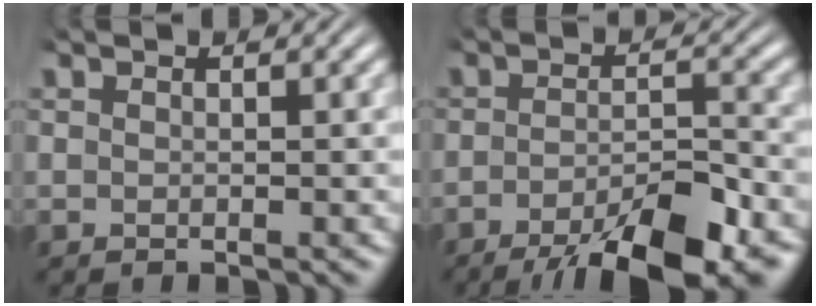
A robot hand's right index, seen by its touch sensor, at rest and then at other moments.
{"total": 9.3, "force": [-6.5, 2.7, 6.0], "torque": [-0.077, -0.013, -0.098]}